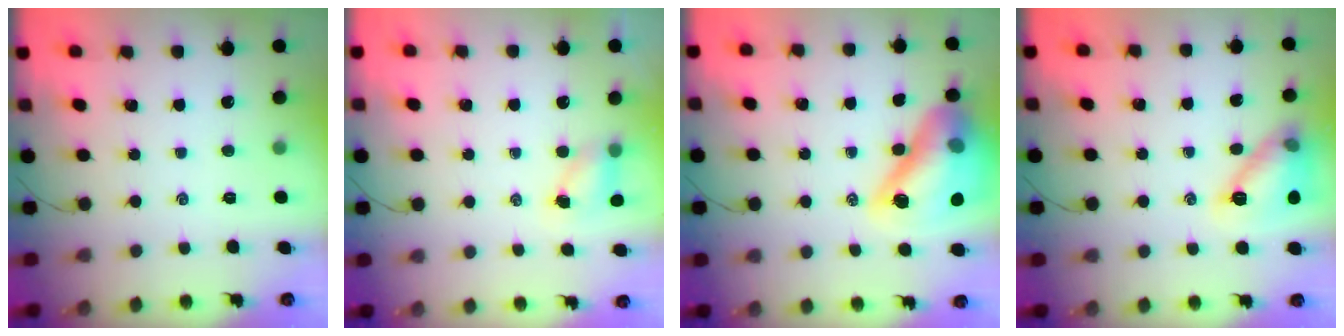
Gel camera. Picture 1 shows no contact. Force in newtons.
{"total": 4.8, "press": 4.8, "slide": 0.7}
{"total": 20.3, "press": 19.9, "slide": 4.0}
{"total": 12.2, "press": 12.2, "slide": 0.1}